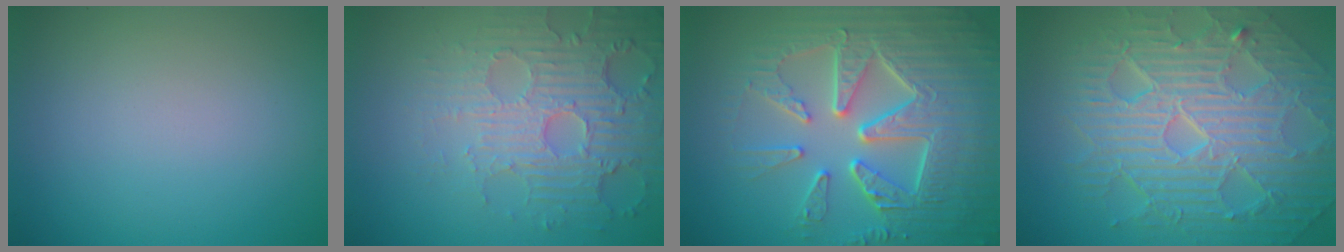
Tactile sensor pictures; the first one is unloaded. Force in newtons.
{"total": 4.4, "press": 4.4, "slide": 0.5}
{"total": 9.0, "press": 6.6, "slide": 6.1}
{"total": 10.7, "press": 7.0, "slide": 8.1}